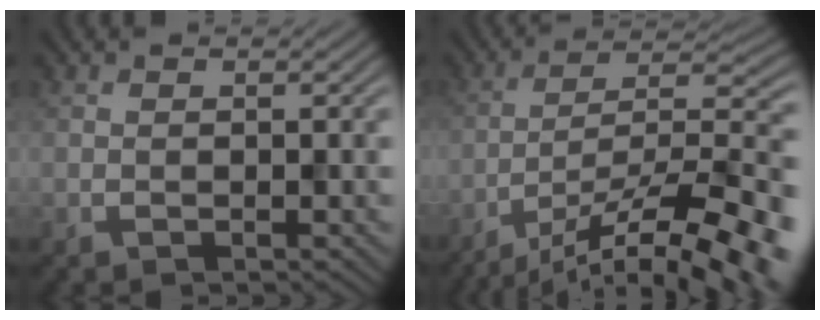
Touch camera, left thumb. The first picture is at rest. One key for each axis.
{"total": 14.1, "fx": -10.3, "fy": 3.7, "fz": 8.8, "tx": -0.137, "ty": -0.009, "tz": -0.164}